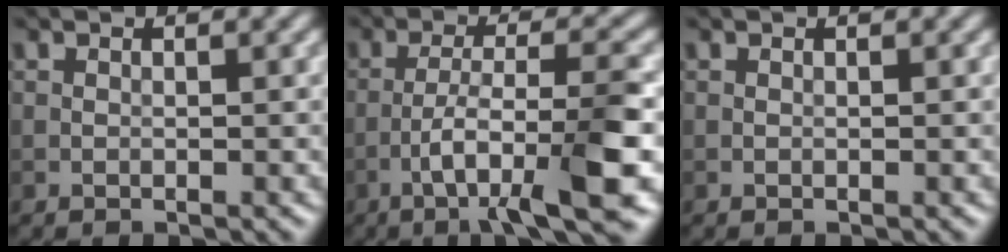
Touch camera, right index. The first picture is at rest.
{"total": 8.5, "force": [-3.5, 1.6, 7.5], "torque": [-0.124, 0.006, -0.058]}
{"total": 0.0}